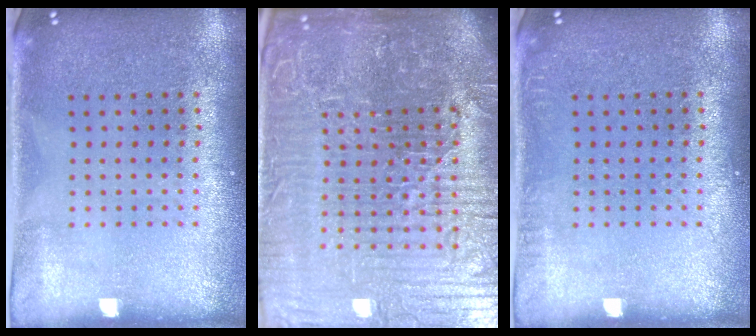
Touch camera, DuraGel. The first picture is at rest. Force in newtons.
{"total": 8.0, "press": 7.1, "slide": 3.6}
{"total": 0.7, "press": 0.7, "slide": 0.1}